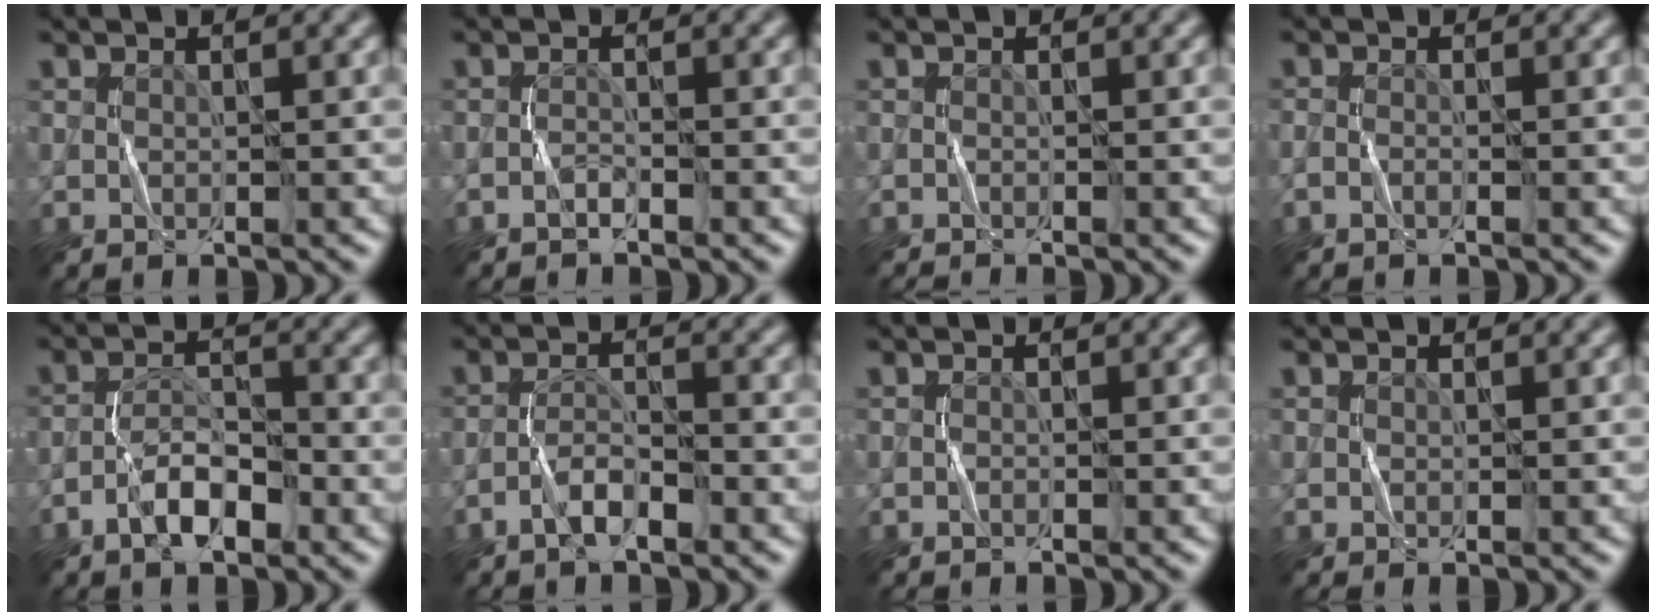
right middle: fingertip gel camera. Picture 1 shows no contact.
{"total": 0.8, "force": [-0.7, 0.2, 0.3], "torque": [-0.006, 0.003, -0.016]}
{"total": 1.0, "force": [-1.0, 0.0, 0.2], "torque": [0.000, -0.003, -0.018]}
{"total": 0.6, "force": [-0.4, 0.1, 0.4], "torque": [-0.011, -0.001, -0.010]}
{"total": 3.7, "force": [-2.1, 1.5, 2.7], "torque": [-0.041, 0.010, -0.042]}
{"total": 2.6, "force": [-1.8, 0.6, 1.8], "torque": [-0.034, 0.009, -0.037]}
{"total": 0.0}
{"total": 0.0}